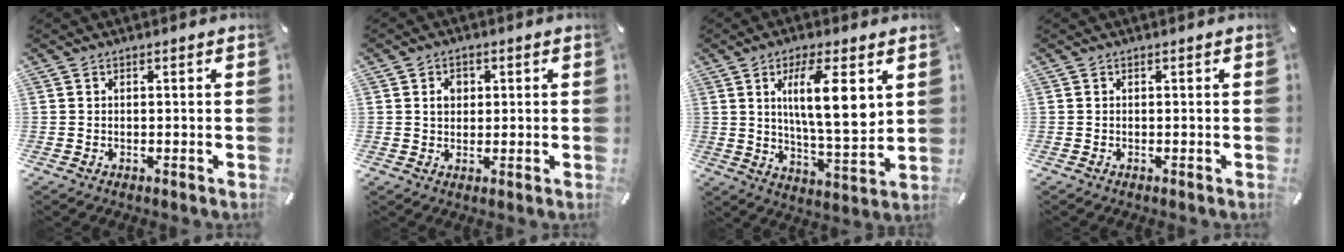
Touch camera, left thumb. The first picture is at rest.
{"total": 3.4, "force": [0.7, 3.0, 1.4], "torque": [-0.019, 0.003, 0.007]}
{"total": 13.9, "force": [4.7, 3.7, 12.5], "torque": [-0.206, -0.016, 0.071]}
{"total": 0.0}